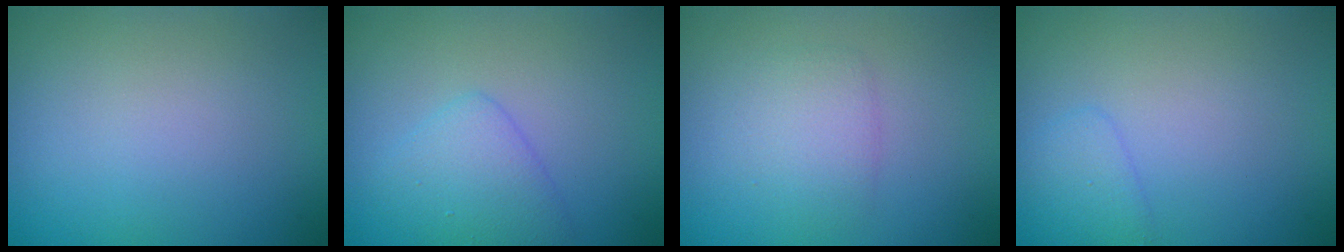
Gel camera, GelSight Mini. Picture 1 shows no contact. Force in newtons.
{"total": 2.6, "press": 2.6, "slide": 0.2}
{"total": 2.0, "press": 2.0, "slide": 0.1}
{"total": 1.4, "press": 1.4, "slide": 0.1}